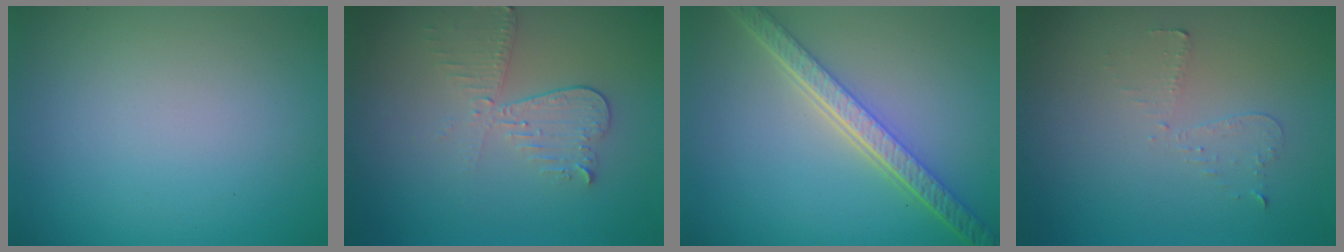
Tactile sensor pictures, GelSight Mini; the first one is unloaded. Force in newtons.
{"total": 3.1, "press": 2.7, "slide": 1.6}
{"total": 5.6, "press": 4.2, "slide": 3.7}
{"total": 0.9, "press": 0.8, "slide": 0.4}